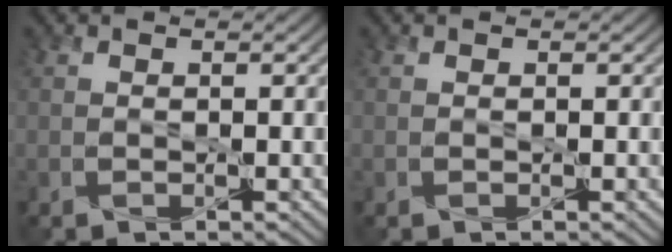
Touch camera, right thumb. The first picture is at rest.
{"total": 0.0}